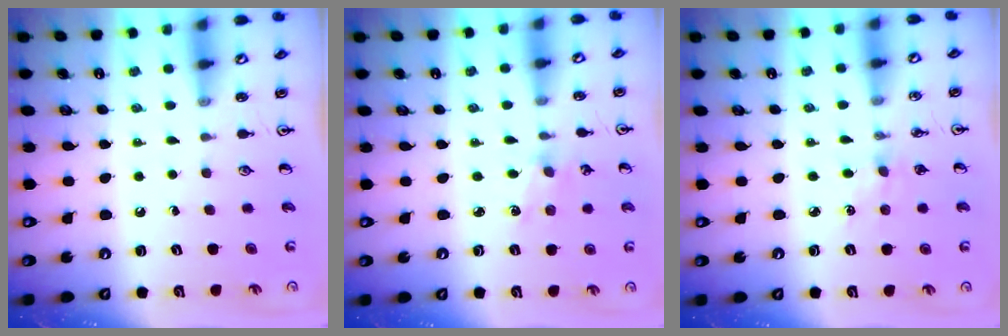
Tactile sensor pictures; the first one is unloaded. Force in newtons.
{"total": 0.8, "press": 0.8, "slide": 0.2}
{"total": 2.7, "press": 2.7, "slide": 0.4}